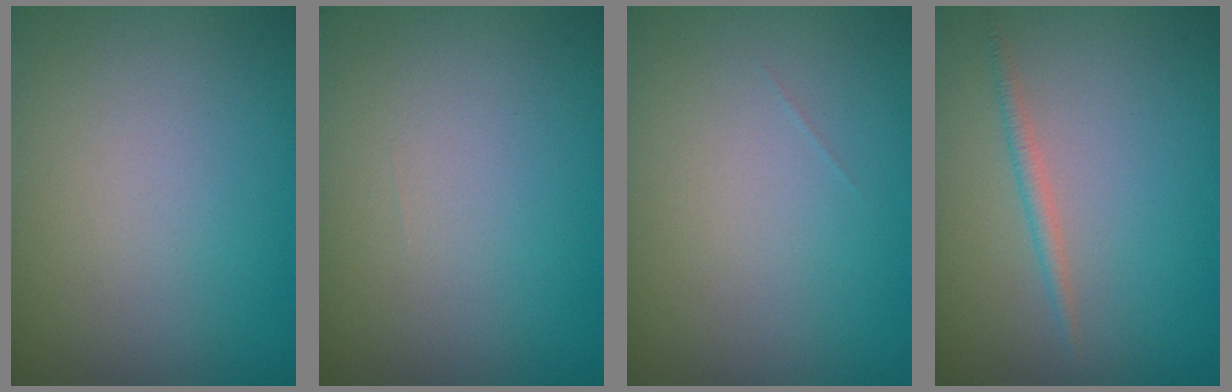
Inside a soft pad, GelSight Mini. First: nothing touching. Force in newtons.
{"total": 0.0}
{"total": 0.0}
{"total": 1.1, "press": 1.1, "slide": 0.1}